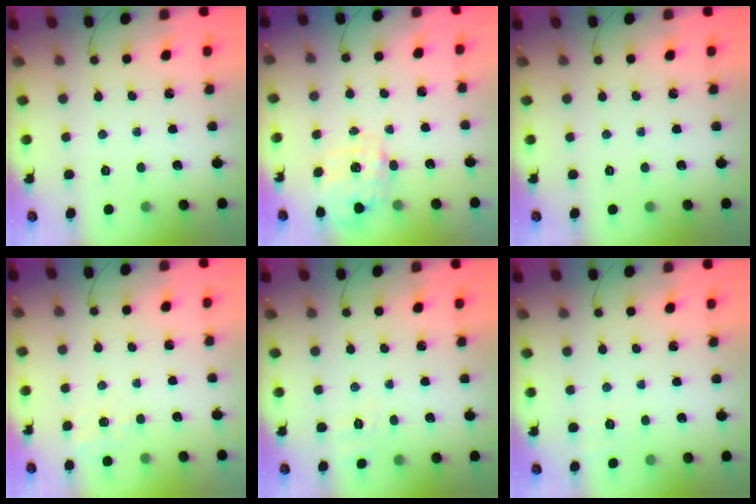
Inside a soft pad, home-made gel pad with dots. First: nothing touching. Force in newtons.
{"total": 3.9, "press": 3.8, "slide": 0.9}
{"total": 0.0}
{"total": 5.2, "press": 4.9, "slide": 1.9}
{"total": 6.9, "press": 6.6, "slide": 2.1}
{"total": 1.6, "press": 0.1, "slide": 1.6}